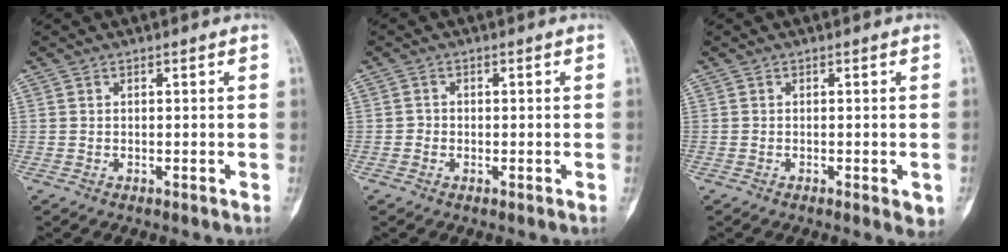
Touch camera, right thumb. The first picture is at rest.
{"total": 3.0, "force": [-1.0, 2.8, 0.7], "torque": [0.007, 0.012, -0.029]}
{"total": 2.9, "force": [-0.9, 0.9, 2.6], "torque": [-0.026, -0.005, -0.011]}